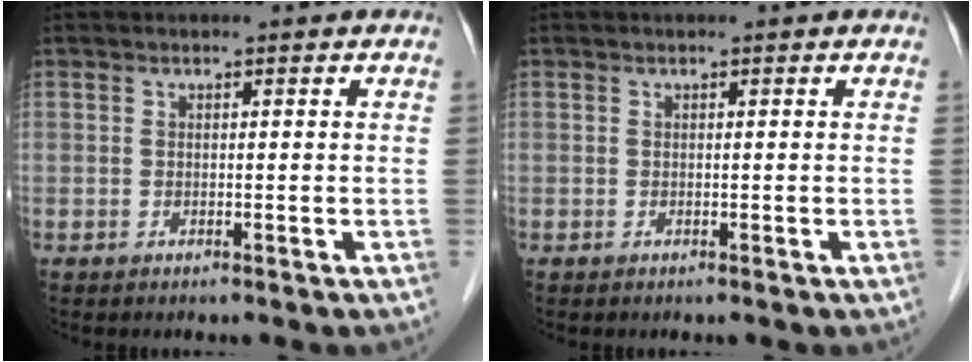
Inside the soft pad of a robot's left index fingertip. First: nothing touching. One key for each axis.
{"total": 0.0}